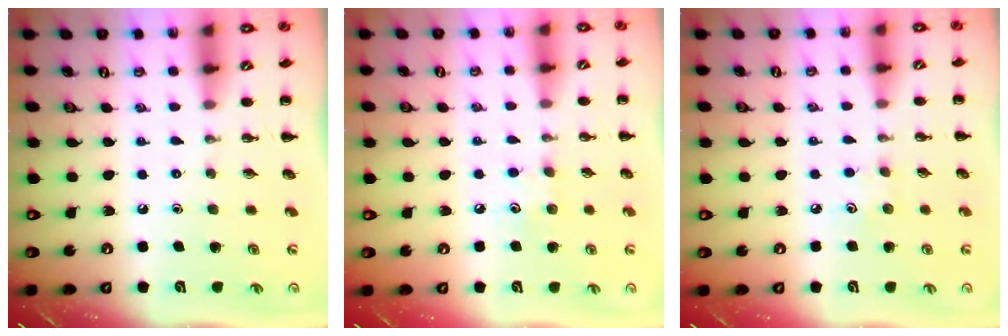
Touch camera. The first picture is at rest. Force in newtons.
{"total": 6.8, "press": 6.6, "slide": 1.7}
{"total": 3.8, "press": 3.7, "slide": 1.0}